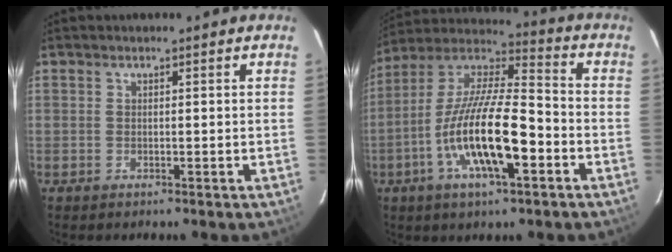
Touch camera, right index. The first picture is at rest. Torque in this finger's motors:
{"motor_torque": [1.97, -0.17, 1.05, 0.21]}